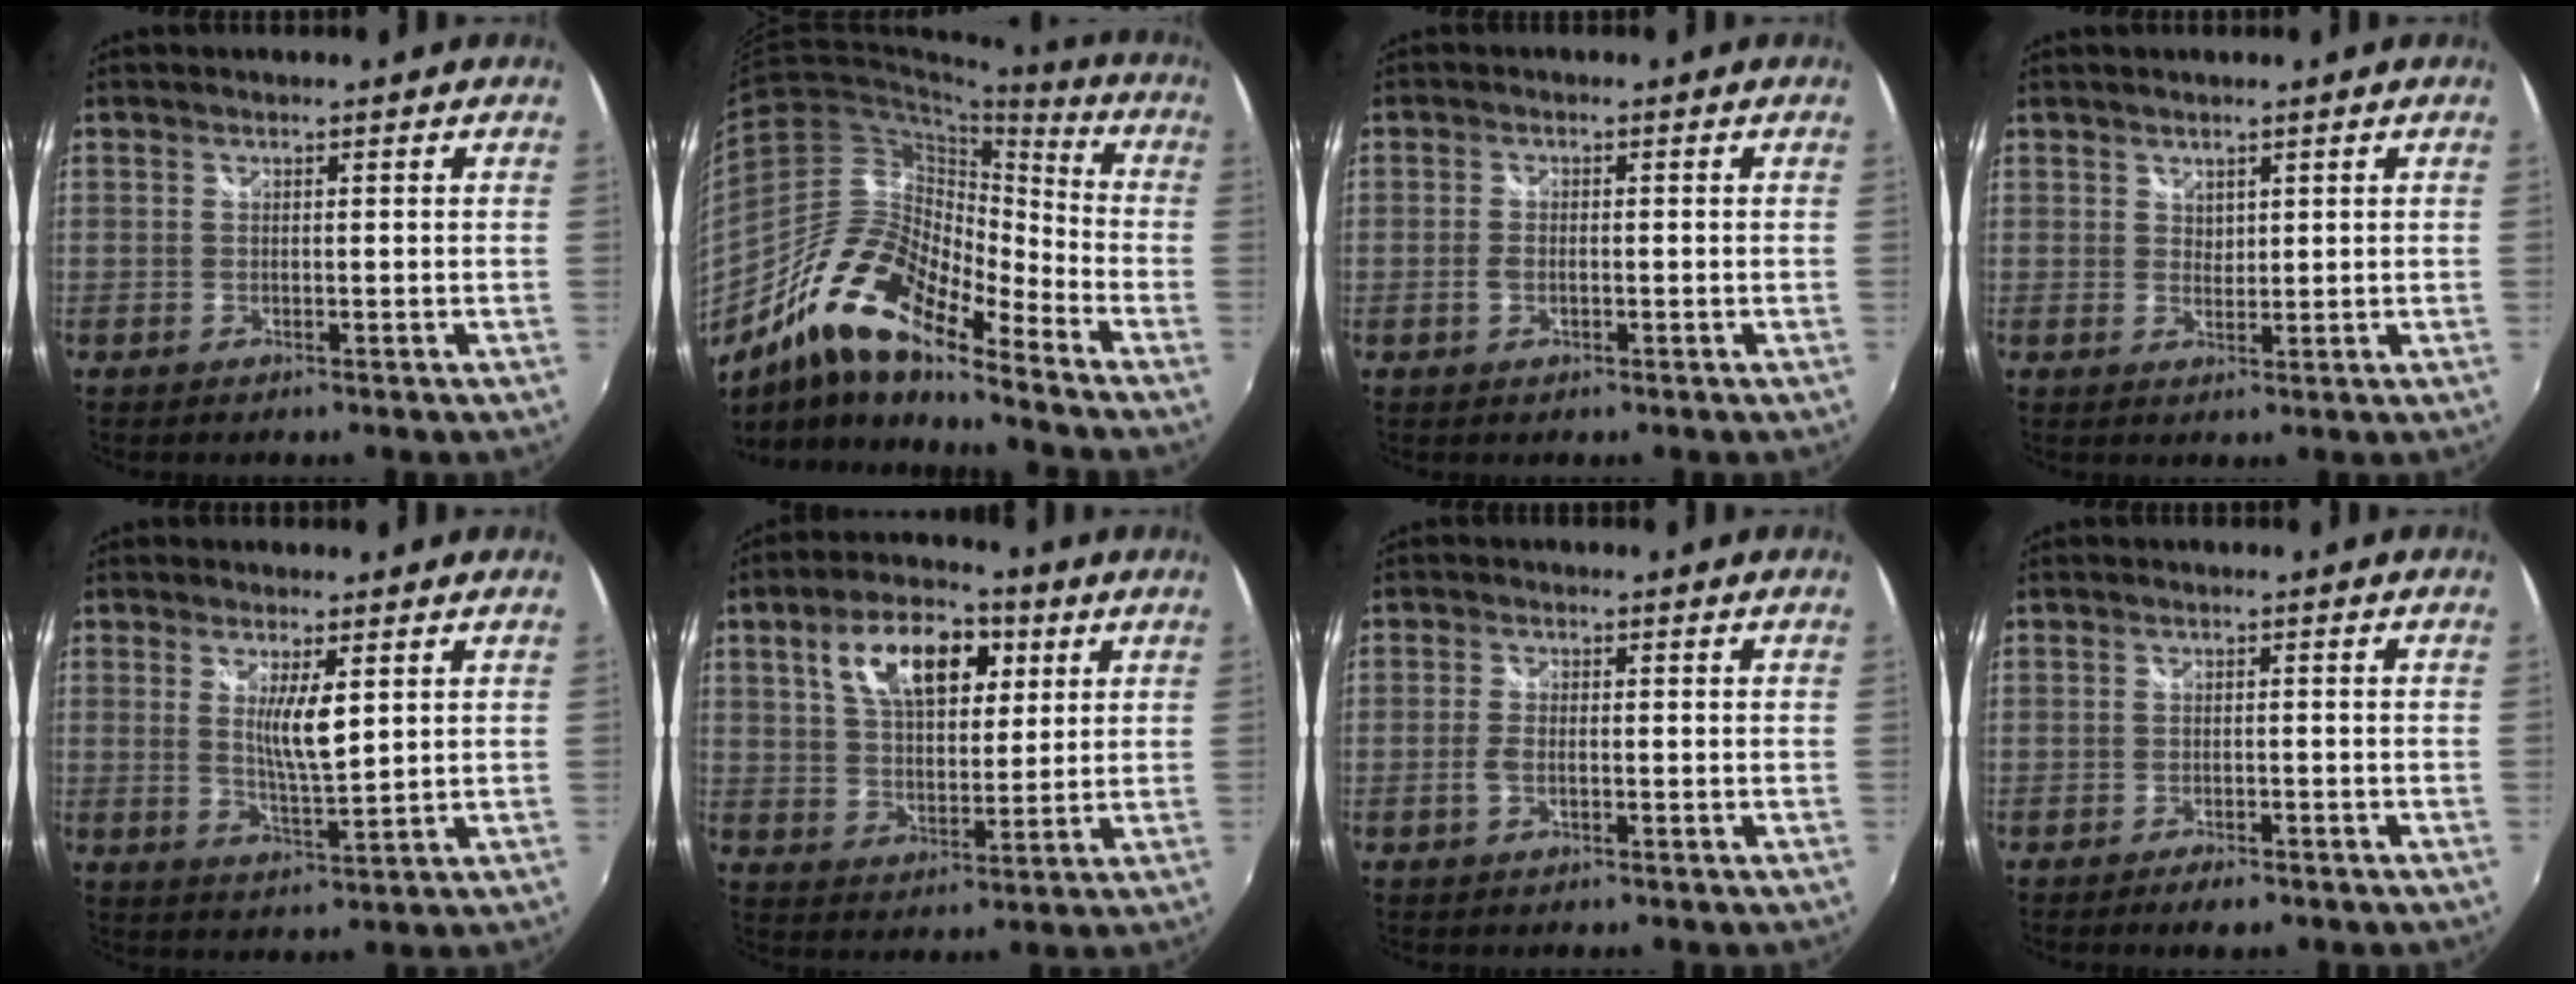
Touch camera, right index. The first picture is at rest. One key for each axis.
{"total": 17.4, "fx": -12.8, "fy": 5.4, "fz": 10.5, "tx": -0.192, "ty": -0.008, "tz": -0.250}
{"total": 2.4, "fx": -0.8, "fy": 1.2, "fz": 1.9, "tx": -0.041, "ty": -0.001, "tz": -0.016}
{"total": 1.6, "fx": 1.2, "fy": 1.0, "fz": 0.3, "tx": 0.000, "ty": 0.001, "tz": 0.021}
{"total": 6.2, "fx": 1.8, "fy": 1.4, "fz": 5.8, "tx": -0.100, "ty": -0.011, "tz": 0.035}
{"total": 13.9, "fx": 5.7, "fy": 7.3, "fz": 10.4, "tx": -0.182, "ty": 0.027, "tz": 0.096}
{"total": 2.5, "fx": -0.8, "fy": 1.2, "fz": 2.1, "tx": -0.046, "ty": -0.001, "tz": -0.016}
{"total": 3.5, "fx": -2.7, "fy": 1.3, "fz": 1.9, "tx": -0.046, "ty": -0.010, "tz": -0.043}